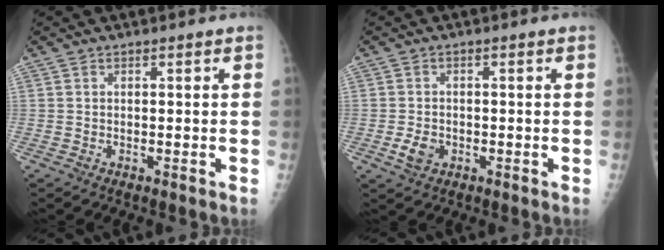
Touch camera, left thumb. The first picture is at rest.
{"total": 3.4, "force": [-1.1, 2.5, 2.0], "torque": [-0.033, 0.001, -0.017]}